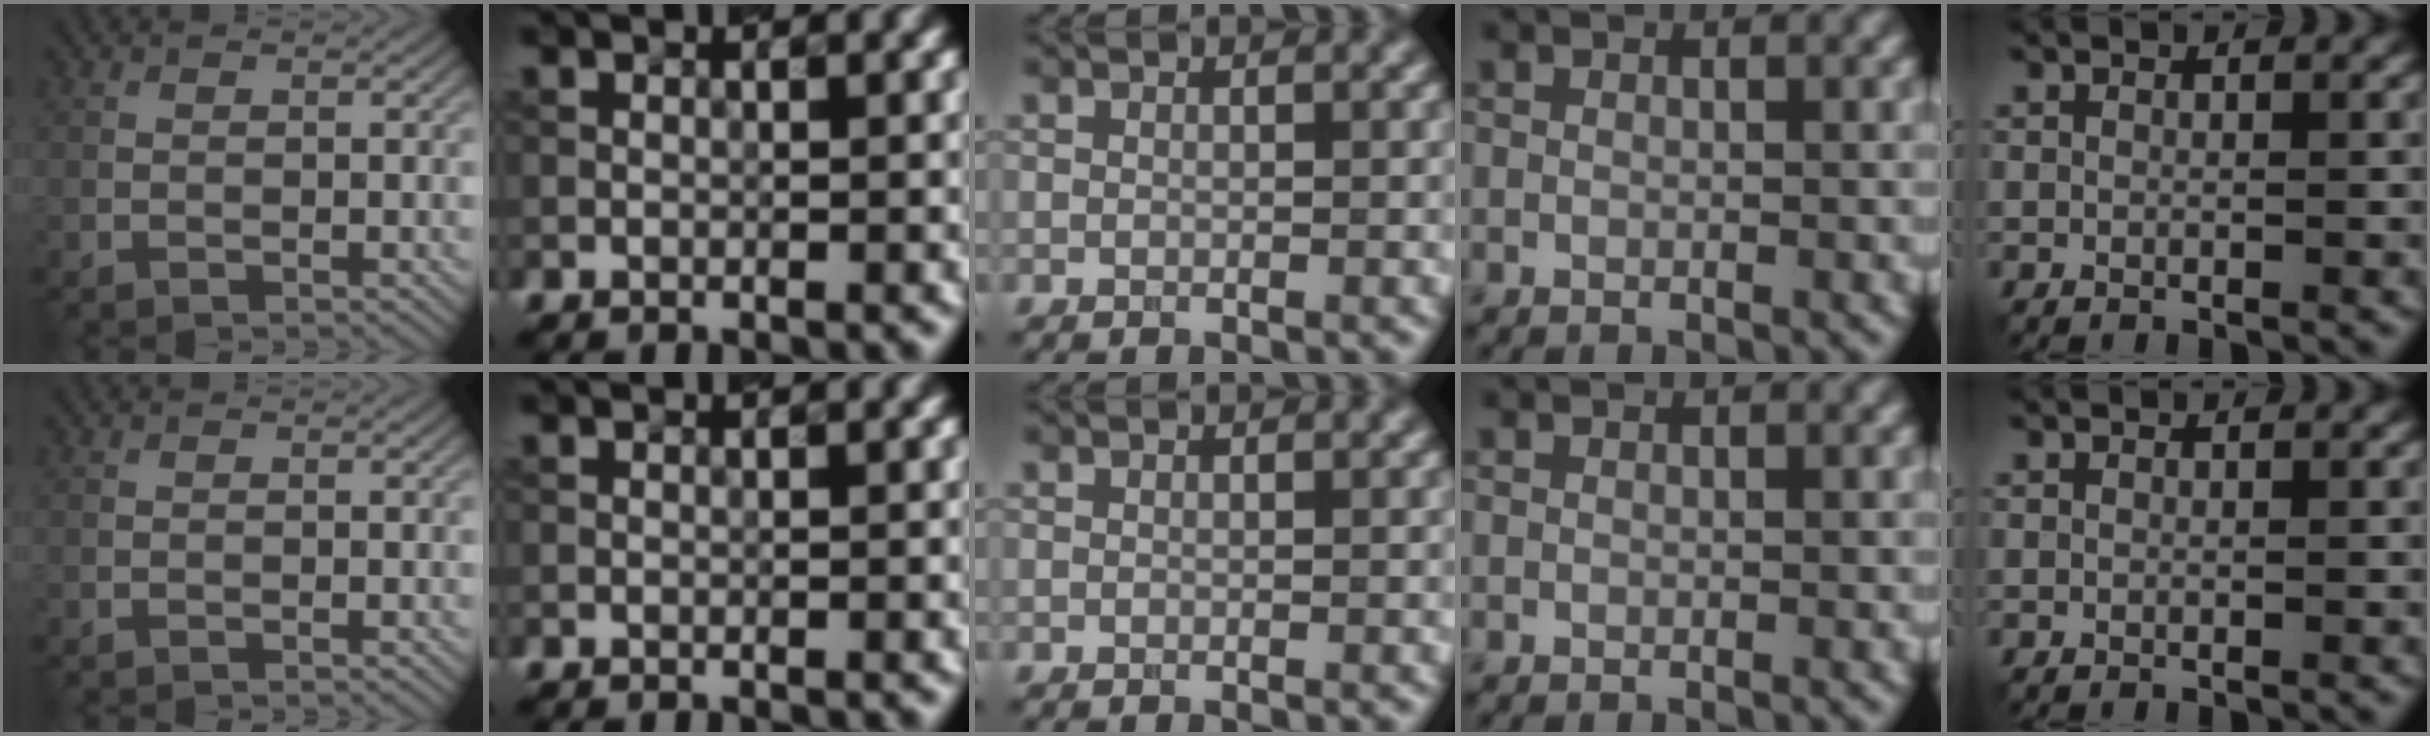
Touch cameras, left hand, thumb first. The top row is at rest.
{}